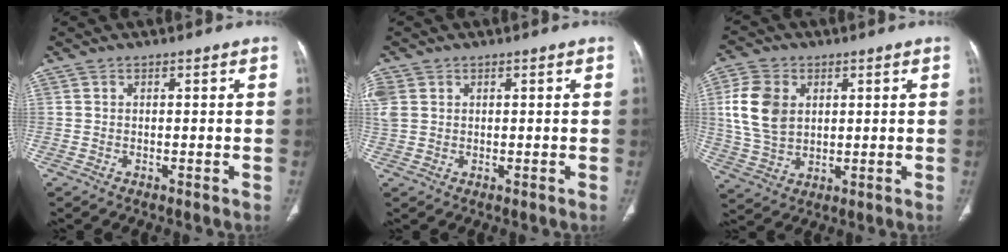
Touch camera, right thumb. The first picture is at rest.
{"total": 5.1, "force": [1.3, 4.1, 2.8], "torque": [-0.088, 0.012, 0.036]}
{"total": 11.0, "force": [2.4, 7.9, 7.3], "torque": [-0.137, -0.004, 0.050]}